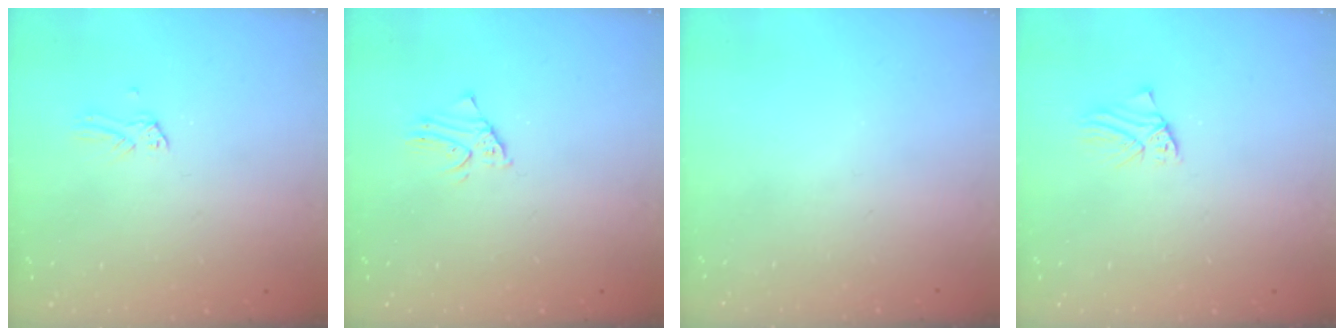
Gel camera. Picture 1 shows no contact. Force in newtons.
{"total": 1.6, "press": 1.6, "slide": 0.1}
{"total": 0.0}
{"total": 0.7, "press": 0.7, "slide": 0.1}